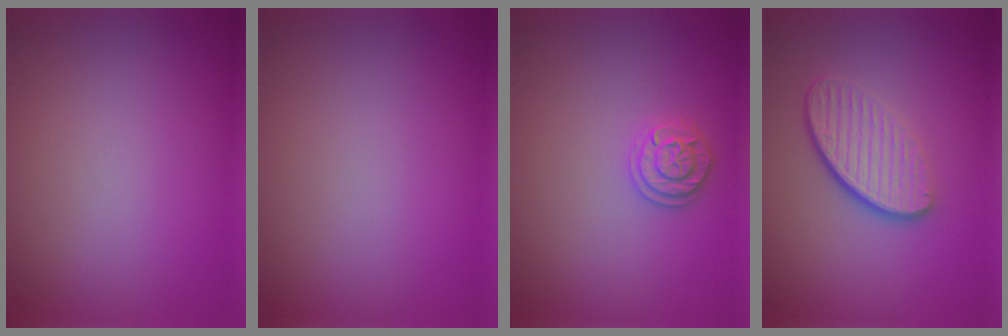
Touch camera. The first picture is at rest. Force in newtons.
{"total": 0.0}
{"total": 1.9, "press": 1.9, "slide": 0.2}
{"total": 4.6, "press": 3.2, "slide": 3.3}